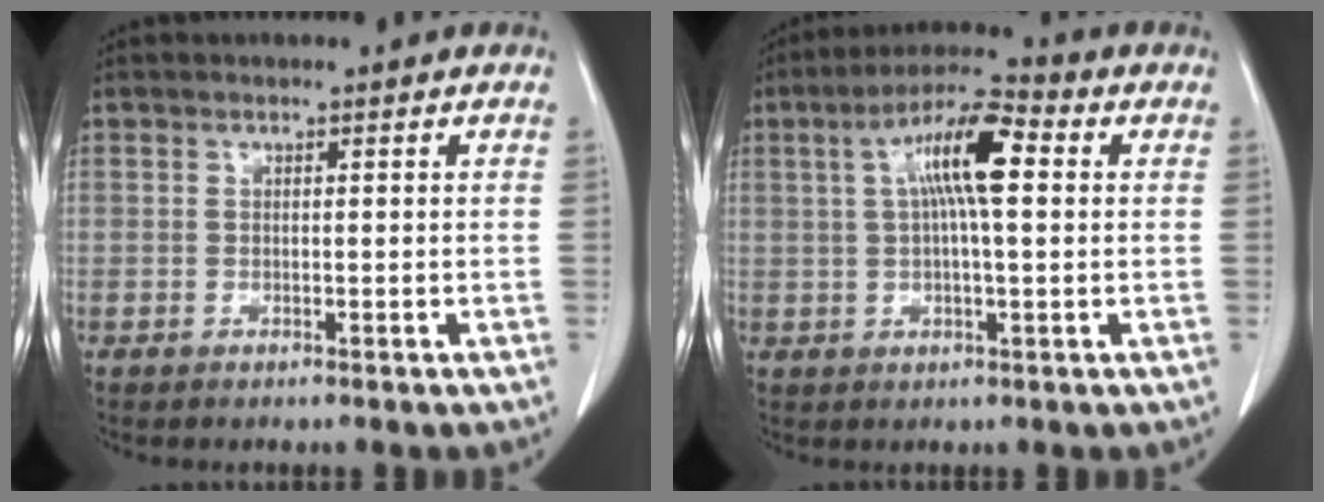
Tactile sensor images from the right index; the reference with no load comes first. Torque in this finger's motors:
{"motor_torque": [1.57, 0.36, 0.75, 0.19]}